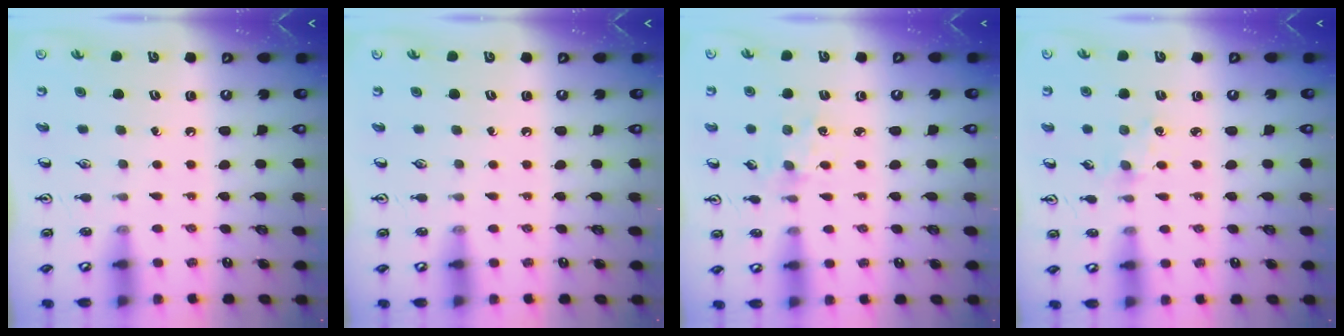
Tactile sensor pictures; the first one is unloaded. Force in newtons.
{"total": 0.0}
{"total": 1.9, "press": 1.8, "slide": 0.3}
{"total": 2.6, "press": 2.6, "slide": 0.4}